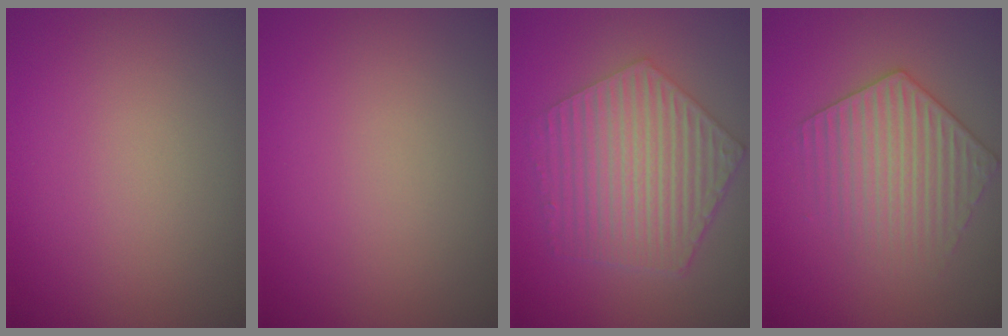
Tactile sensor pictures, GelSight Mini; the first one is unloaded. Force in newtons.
{"total": 0.0}
{"total": 6.2, "press": 4.5, "slide": 4.2}
{"total": 3.5, "press": 3.4, "slide": 0.7}